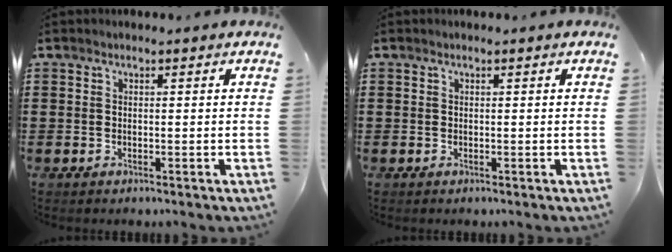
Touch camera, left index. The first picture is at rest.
{"total": 0.0}